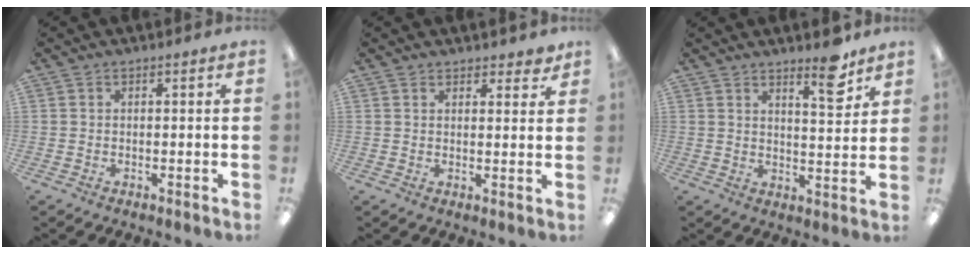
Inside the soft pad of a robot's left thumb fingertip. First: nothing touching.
{"total": 2.6, "force": [2.3, 1.1, 0.4], "torque": [0.005, -0.010, 0.040]}
{"total": 8.4, "force": [6.1, 2.2, 5.3], "torque": [-0.055, -0.044, 0.093]}